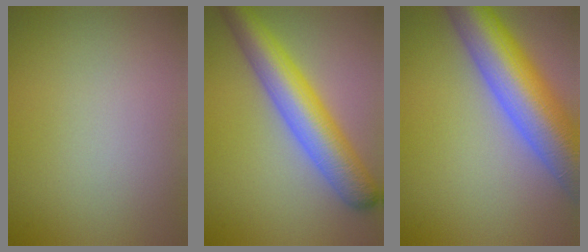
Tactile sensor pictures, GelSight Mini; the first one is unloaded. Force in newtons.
{"total": 7.3, "press": 7.2, "slide": 0.3}
{"total": 11.3, "press": 11.3, "slide": 0.6}